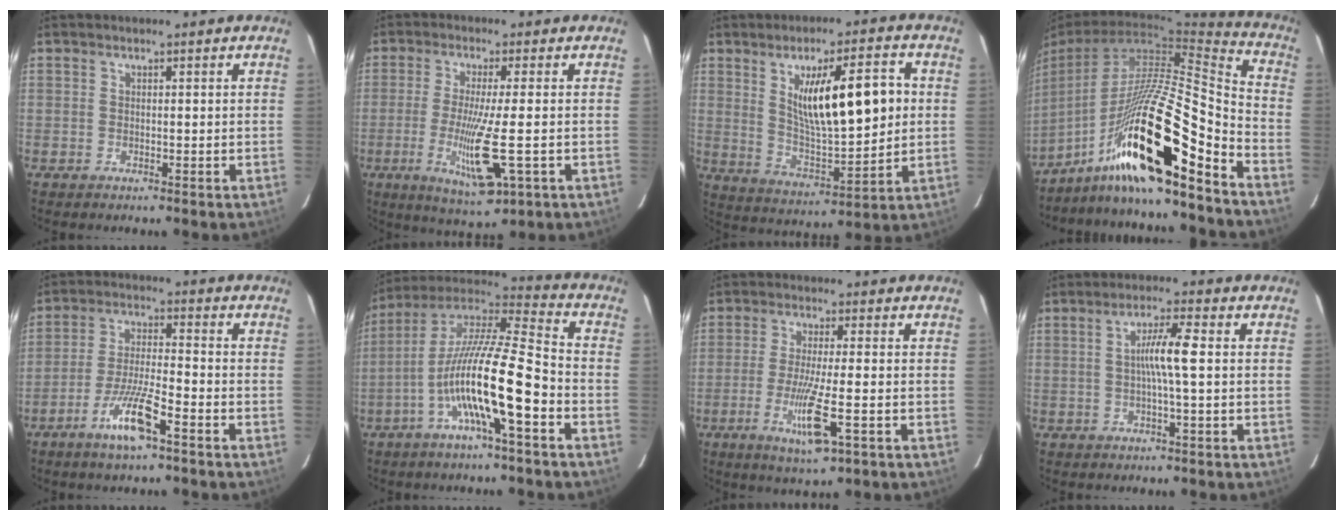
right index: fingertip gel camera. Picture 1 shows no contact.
{"total": 9.9, "force": [-2.5, 0.5, 9.5], "torque": [-0.181, -0.032, -0.042]}
{"total": 14.8, "force": [3.2, 3.4, 14.0], "torque": [-0.232, 0.005, 0.062]}
{"total": 24.3, "force": [-15.2, 1.4, 19.0], "torque": [-0.342, -0.003, -0.270]}
{"total": 8.5, "force": [-4.9, 0.7, 6.9], "torque": [-0.138, -0.008, -0.093]}
{"total": 16.3, "force": [-5.5, 1.1, 15.3], "torque": [-0.286, 0.008, -0.103]}
{"total": 8.5, "force": [-3.0, 0.3, 7.9], "torque": [-0.146, -0.022, -0.054]}
{"total": 5.2, "force": [0.2, -0.3, 5.2], "torque": [-0.095, 0.008, 0.003]}